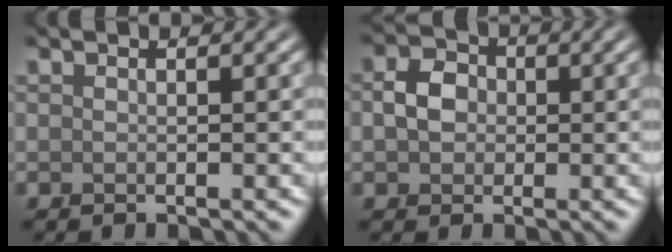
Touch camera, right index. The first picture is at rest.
{"total": 3.0, "force": [-0.1, 2.5, 1.8], "torque": [-0.036, 0.008, -0.010]}